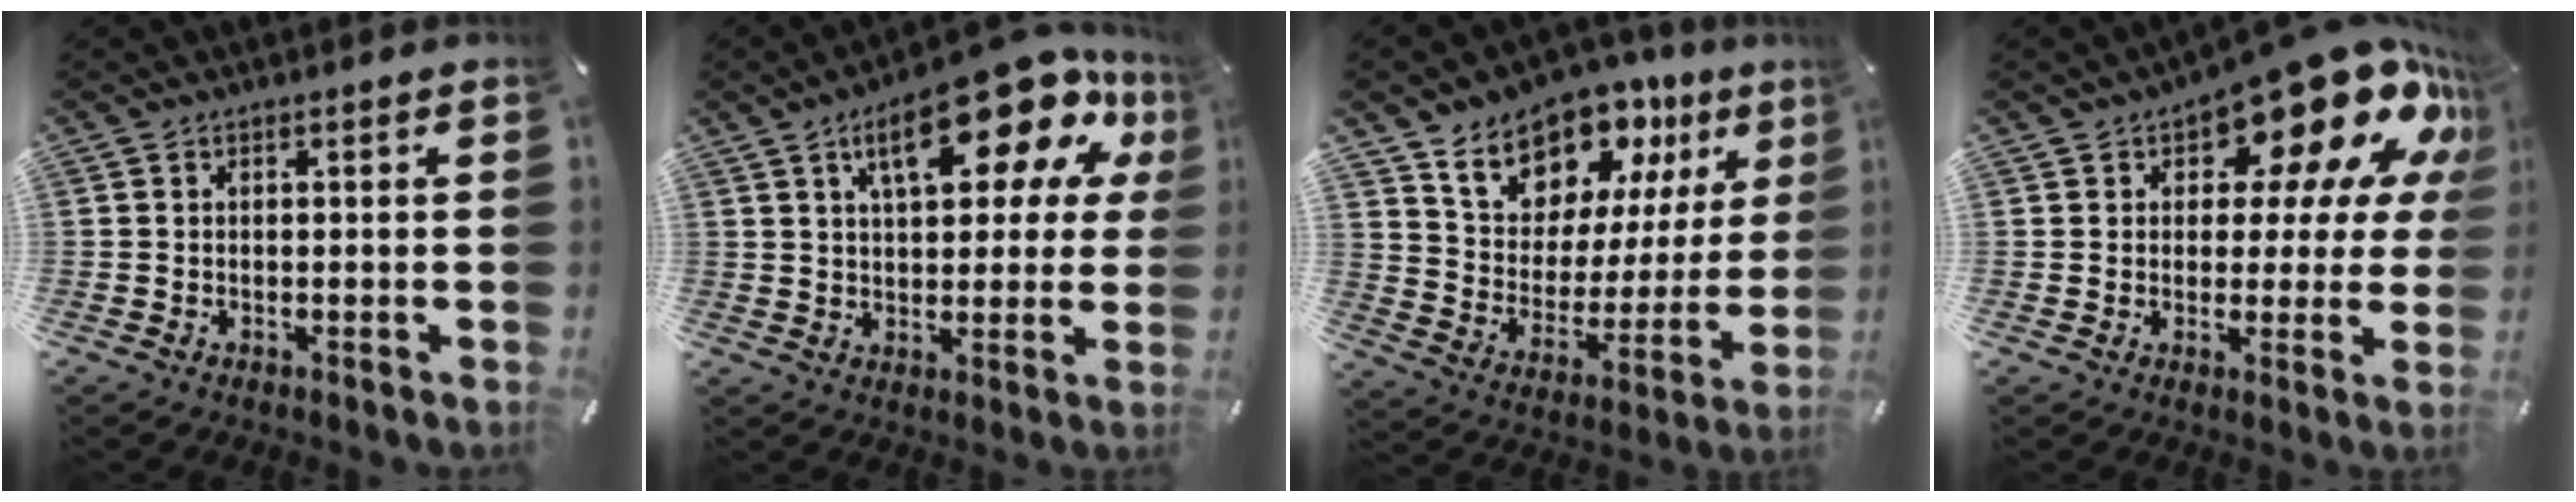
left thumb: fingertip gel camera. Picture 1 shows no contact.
{"total": 21.2, "force": [11.0, 8.7, 15.9], "torque": [-0.225, -0.058, 0.174]}
{"total": 14.0, "force": [11.4, 7.9, 2.0], "torque": [-0.049, -0.111, 0.209]}
{"total": 20.0, "force": [11.9, 9.8, 12.8], "torque": [-0.175, -0.082, 0.198]}